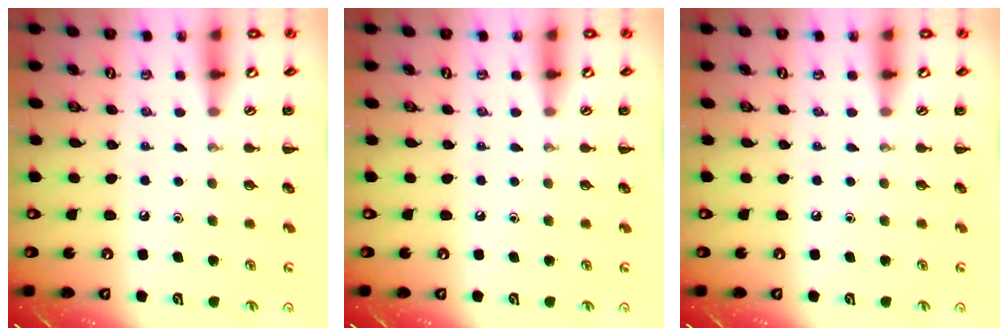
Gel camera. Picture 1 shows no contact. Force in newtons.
{"total": 0.0}
{"total": 0.0}